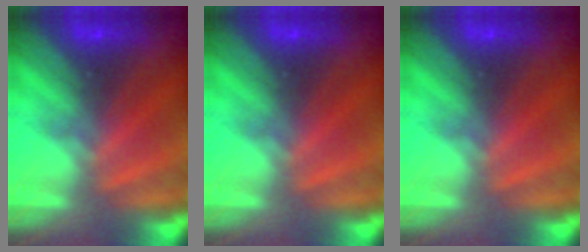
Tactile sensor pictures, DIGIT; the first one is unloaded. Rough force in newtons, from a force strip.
{"total": 0.0}
{"total": 0.0}